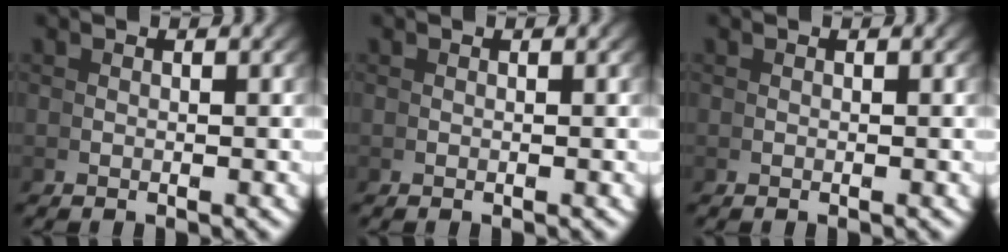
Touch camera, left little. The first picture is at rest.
{"total": 0.0}
{"total": 0.0}